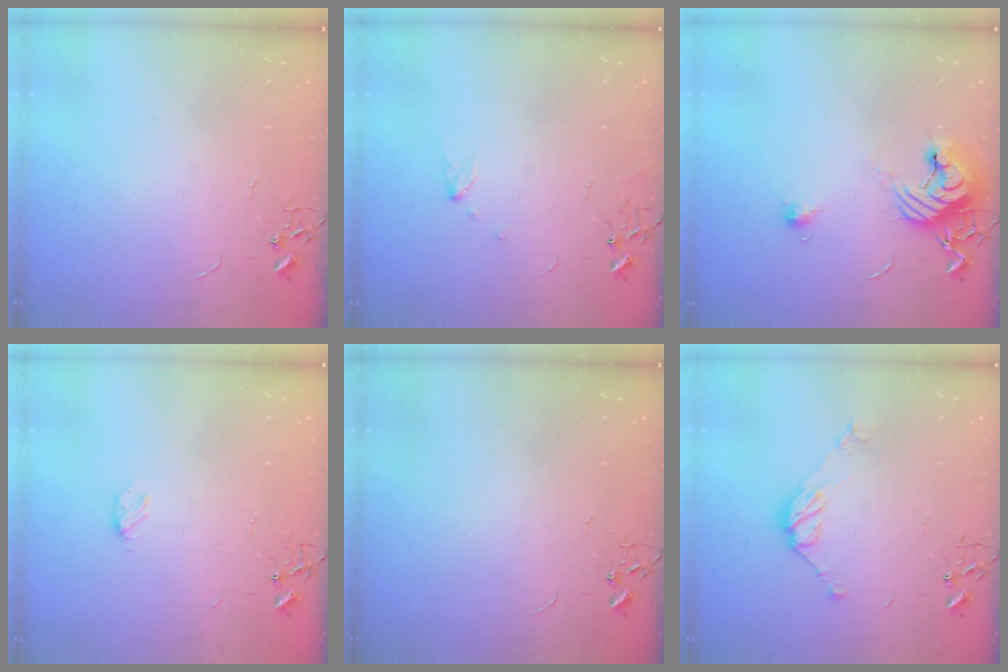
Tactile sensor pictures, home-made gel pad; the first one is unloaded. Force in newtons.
{"total": 4.5, "press": 4.4, "slide": 0.5}
{"total": 11.3, "press": 11.2, "slide": 1.3}
{"total": 3.9, "press": 3.9, "slide": 0.4}
{"total": 0.0}
{"total": 9.0, "press": 9.0, "slide": 0.7}